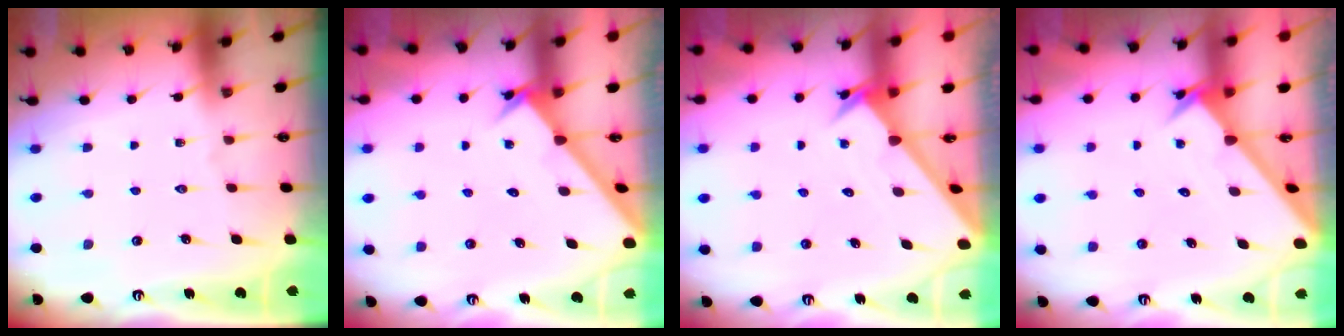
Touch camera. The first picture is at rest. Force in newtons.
{"total": 2.1, "press": 2.1, "slide": 0.2}
{"total": 2.2, "press": 2.2, "slide": 0.2}
{"total": 2.6, "press": 2.6, "slide": 0.2}